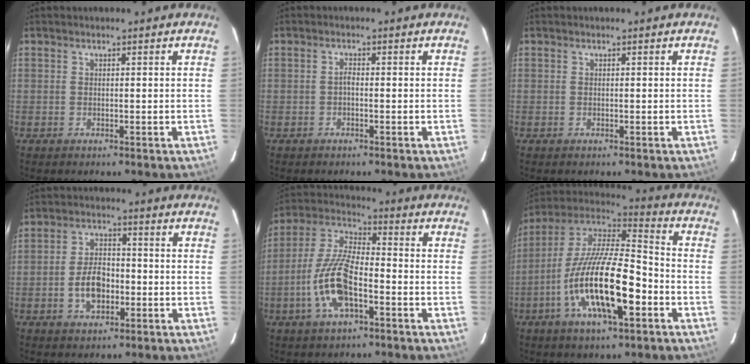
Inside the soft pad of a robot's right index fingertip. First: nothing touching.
{"total": 0.9, "force": [-0.5, 0.4, 0.7], "torque": [-0.012, 0.006, -0.010]}
{"total": 0.0}
{"total": 7.5, "force": [-2.3, 4.6, 5.5], "torque": [-0.107, 0.013, -0.033]}
{"total": 13.0, "force": [-4.7, 4.9, 11.1], "torque": [-0.239, 0.000, -0.091]}
{"total": 21.5, "force": [-7.4, 6.8, 19.0], "torque": [-0.357, -0.019, -0.141]}